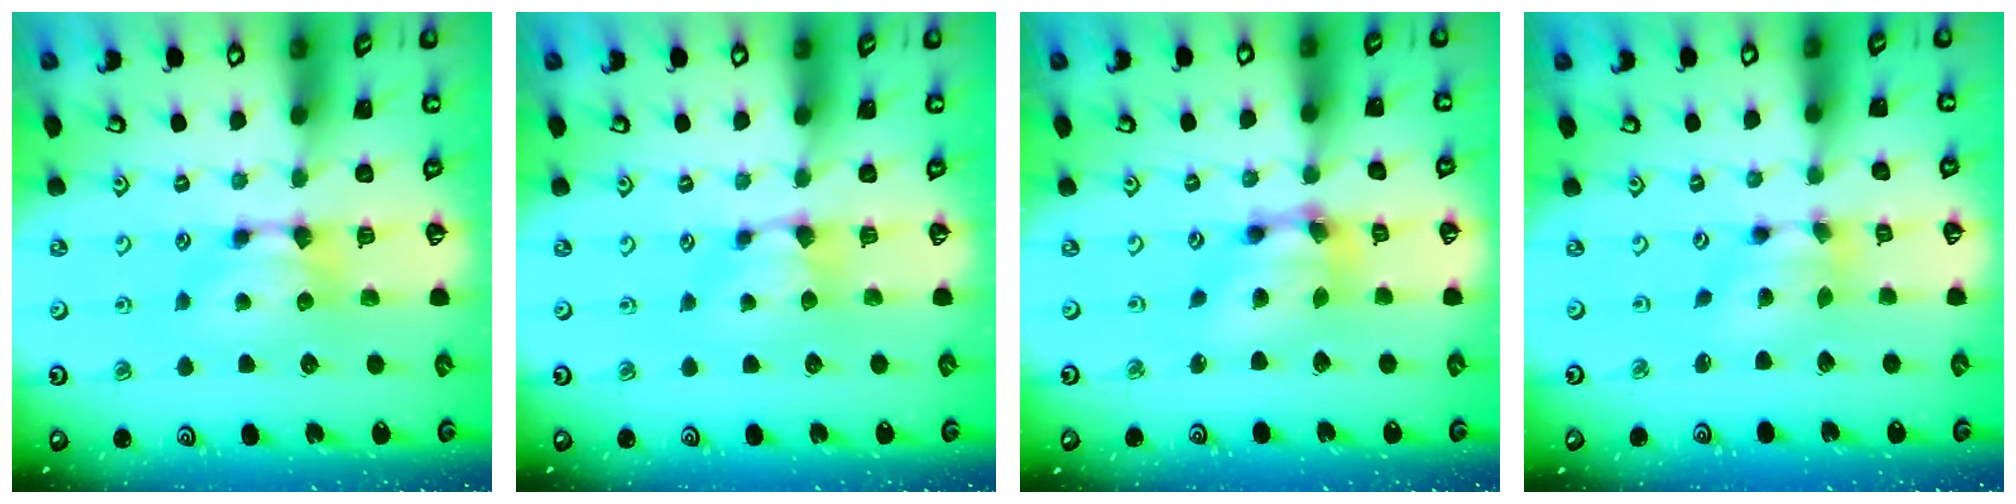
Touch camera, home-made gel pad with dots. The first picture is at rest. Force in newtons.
{"total": 0.9, "press": 0.4, "slide": 0.8}
{"total": 7.1, "press": 6.7, "slide": 2.3}
{"total": 4.9, "press": 4.5, "slide": 1.9}